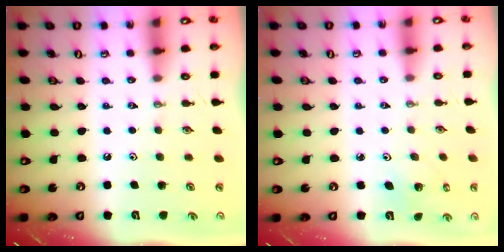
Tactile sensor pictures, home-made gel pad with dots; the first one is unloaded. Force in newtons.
{"total": 2.6, "press": 2.6, "slide": 0.2}